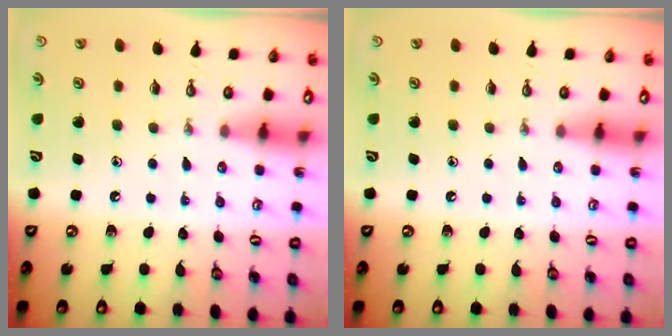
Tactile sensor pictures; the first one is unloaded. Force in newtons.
{"total": 0.0}